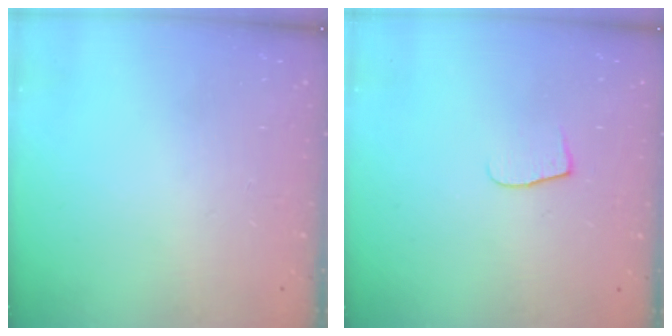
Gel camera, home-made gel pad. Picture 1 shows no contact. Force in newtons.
{"total": 6.6, "press": 6.6, "slide": 0.5}